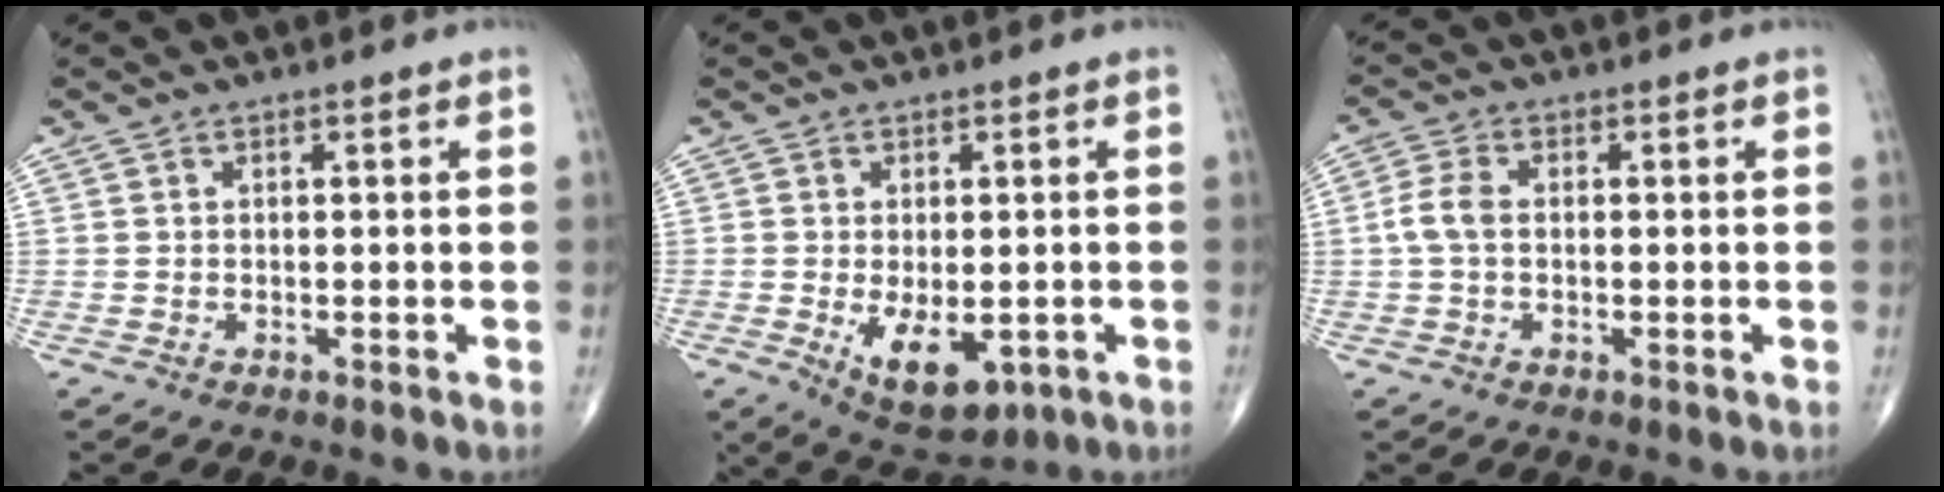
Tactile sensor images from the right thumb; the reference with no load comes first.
{"total": 8.8, "force": [-2.2, 4.7, 7.1], "torque": [-0.094, -0.011, -0.019]}
{"total": 4.1, "force": [-0.1, 2.5, 3.3], "torque": [-0.079, 0.010, -0.008]}